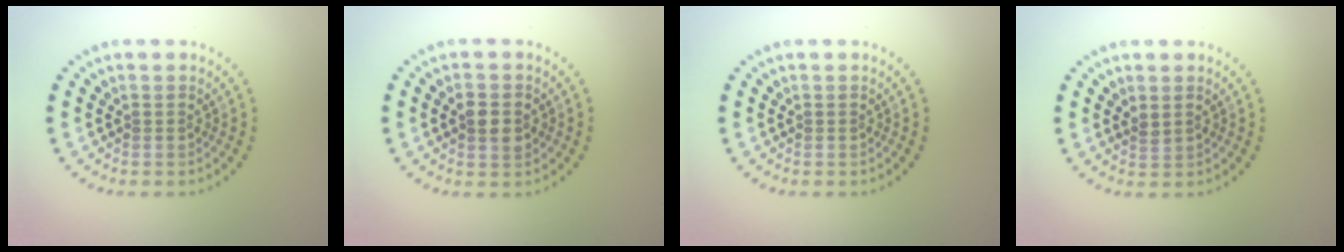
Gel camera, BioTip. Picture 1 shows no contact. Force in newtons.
{"total": 2.2, "press": 2.2, "slide": 0.1}
{"total": 0.0}
{"total": 0.9, "press": 0.8, "slide": 0.5}